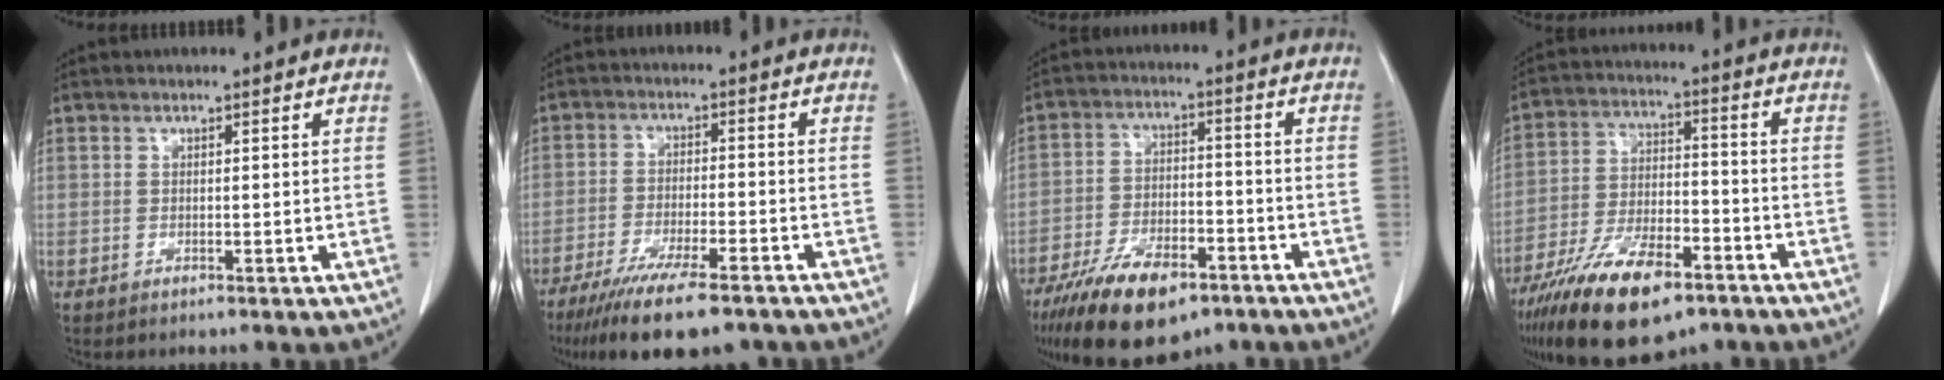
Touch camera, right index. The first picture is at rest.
{"total": 13.8, "force": [-10.6, 2.2, 8.5], "torque": [-0.142, -0.032, -0.169]}
{"total": 14.6, "force": [-9.8, 5.6, 9.3], "torque": [-0.175, -0.015, -0.165]}
{"total": 16.2, "force": [-10.6, 5.4, 10.9], "torque": [-0.223, -0.023, -0.188]}